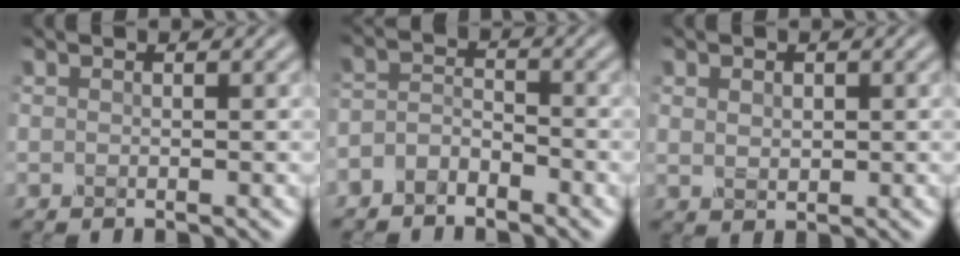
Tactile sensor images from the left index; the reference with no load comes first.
{"total": 2.3, "force": [-1.8, 1.1, 1.0], "torque": [-0.022, 0.006, -0.042]}
{"total": 1.4, "force": [0.5, 1.1, 0.8], "torque": [-0.016, -0.002, 0.012]}